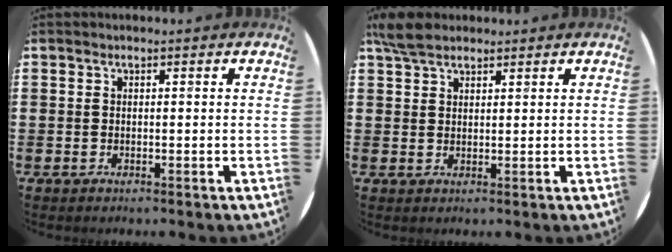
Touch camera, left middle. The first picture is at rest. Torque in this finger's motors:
{"motor_torque": [0.60, -0.54, 0.09, 0.07]}